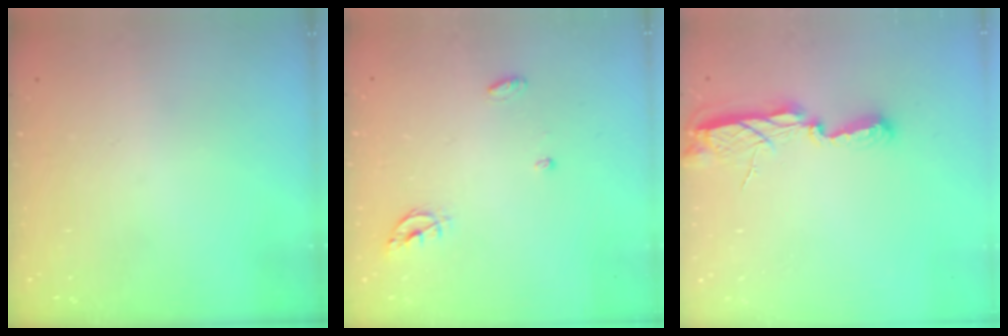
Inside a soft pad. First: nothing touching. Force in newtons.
{"total": 5.1, "press": 5.1, "slide": 0.6}
{"total": 9.3, "press": 8.3, "slide": 4.1}